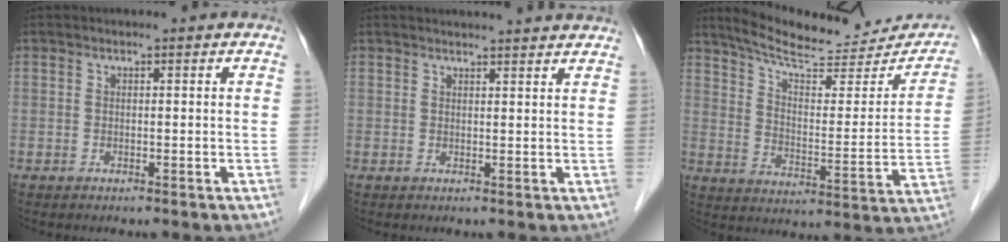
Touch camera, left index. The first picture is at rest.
{"total": 8.5, "force": [8.2, 0.0, 2.2], "torque": [-0.023, 0.011, 0.078]}
{"total": 20.6, "force": [18.8, 4.5, 7.1], "torque": [-0.096, -0.023, 0.251]}